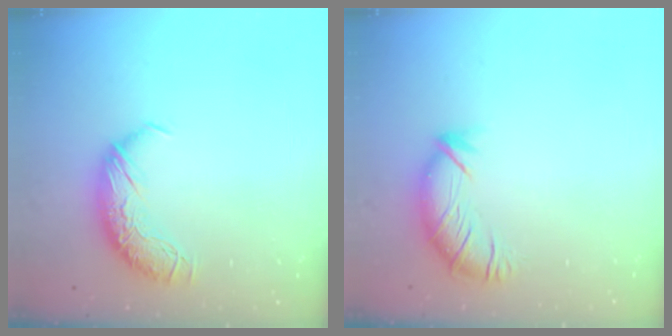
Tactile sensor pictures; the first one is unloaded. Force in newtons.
{"total": 2.9, "press": 1.9, "slide": 2.2}